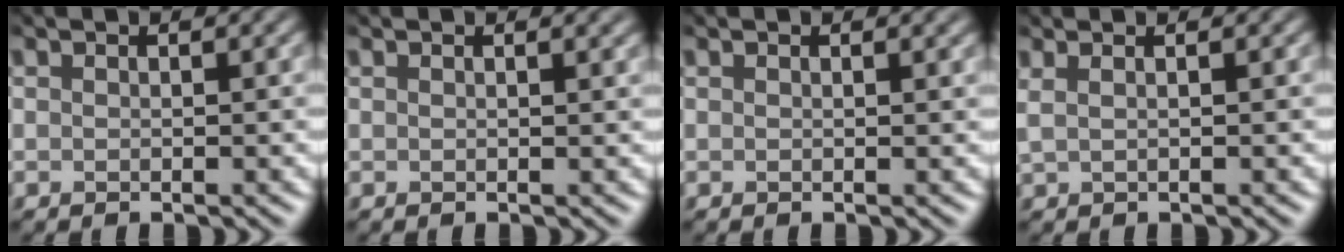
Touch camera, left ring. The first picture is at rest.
{"total": 1.9, "force": [1.3, 0.8, 1.2], "torque": [-0.004, 0.018, 0.005]}
{"total": 1.4, "force": [0.9, 0.6, 0.8], "torque": [-0.002, 0.012, 0.003]}
{"total": 1.7, "force": [0.9, 0.6, 1.3], "torque": [-0.017, 0.017, 0.006]}